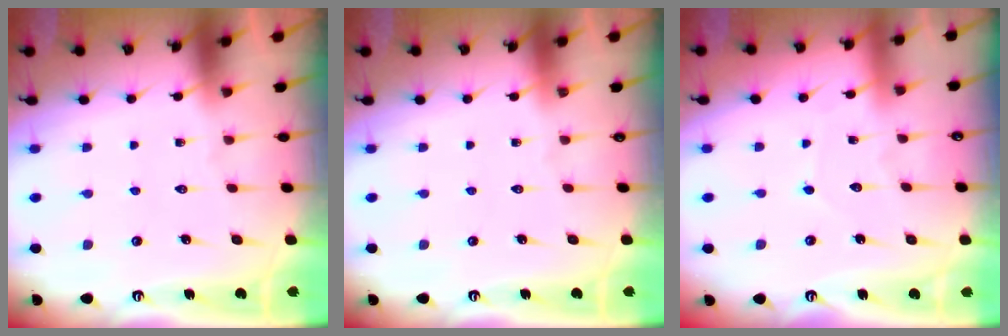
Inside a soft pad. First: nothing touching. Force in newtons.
{"total": 0.0}
{"total": 3.3, "press": 3.3, "slide": 0.1}